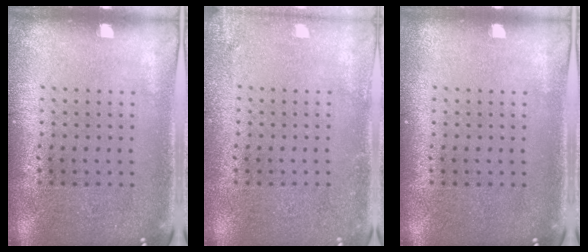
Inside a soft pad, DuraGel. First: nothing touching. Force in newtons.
{"total": 1.6, "press": 1.6, "slide": 0.2}
{"total": 0.0}